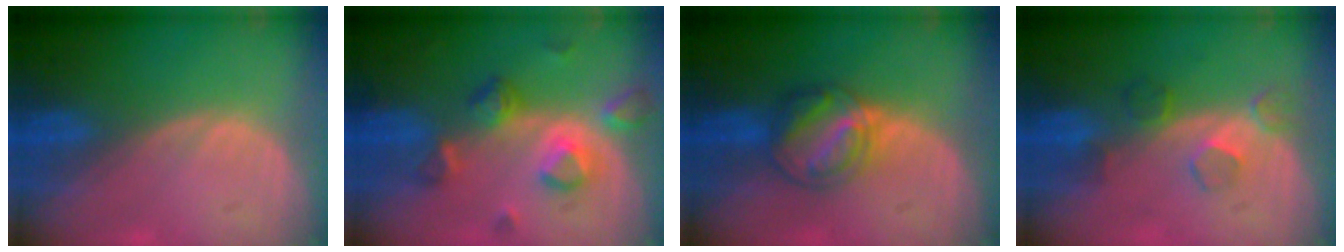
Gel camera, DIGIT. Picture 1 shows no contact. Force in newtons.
{"total": 7.8, "press": 7.0, "slide": 3.5}
{"total": 6.1, "press": 6.0, "slide": 0.8}
{"total": 4.3, "press": 3.9, "slide": 1.7}